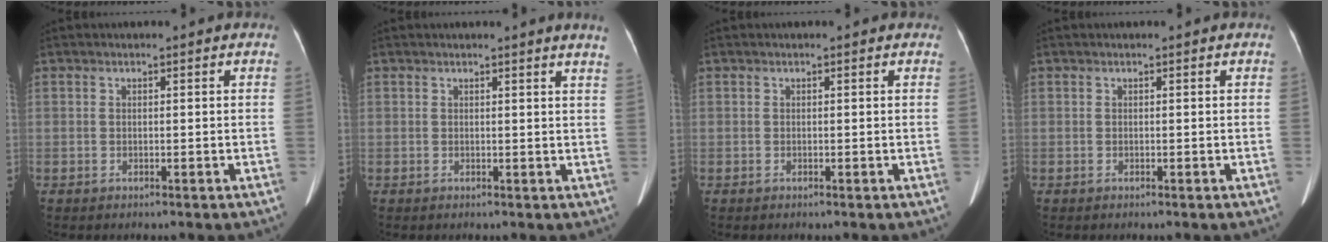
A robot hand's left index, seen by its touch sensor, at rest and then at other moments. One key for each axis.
{"total": 3.2, "fx": 2.7, "fy": -0.7, "fz": 1.4, "tx": -0.019, "ty": -0.013, "tz": 0.015}
{"total": 0.0}
{"total": 0.0}